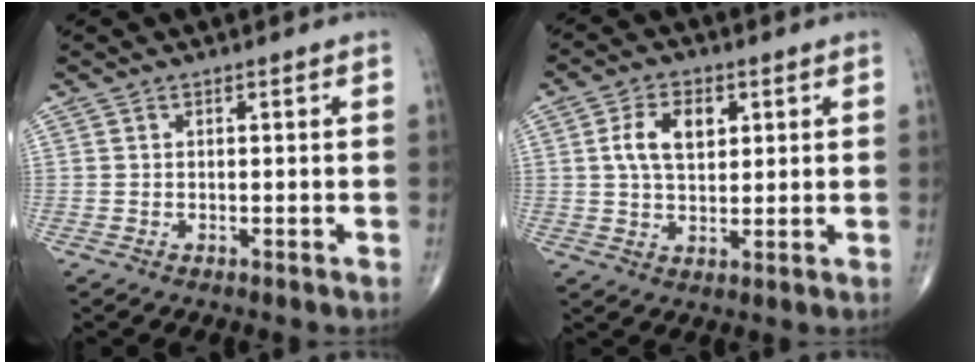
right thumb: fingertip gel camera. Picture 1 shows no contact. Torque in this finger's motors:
{"motor_torque": [0.09, 0.08, 0.36, 0.10, 0.11]}